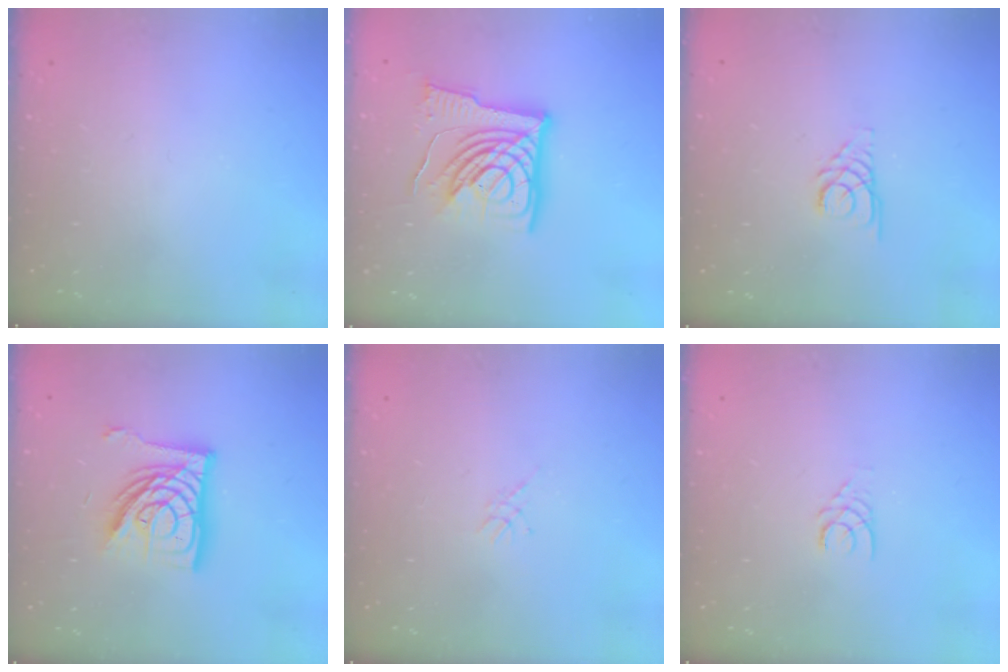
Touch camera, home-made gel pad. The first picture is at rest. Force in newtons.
{"total": 17.1, "press": 16.9, "slide": 2.3}
{"total": 3.4, "press": 3.3, "slide": 0.3}
{"total": 17.3, "press": 17.3, "slide": 1.7}
{"total": 1.1, "press": 1.1, "slide": 0.3}
{"total": 2.4, "press": 2.4, "slide": 0.2}